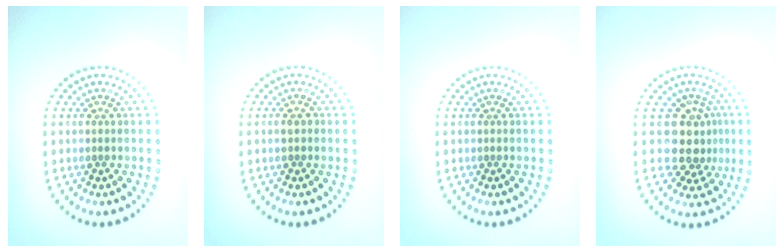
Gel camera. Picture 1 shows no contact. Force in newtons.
{"total": 1.1, "press": 1.1, "slide": 0.1}
{"total": 0.0}
{"total": 3.9, "press": 3.2, "slide": 2.1}